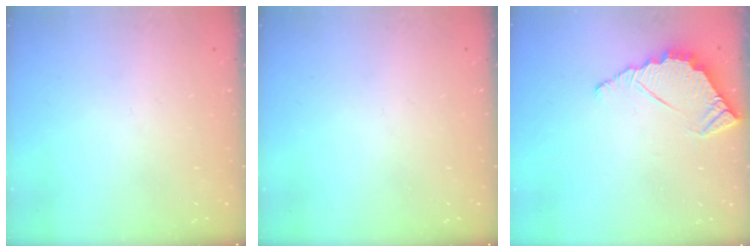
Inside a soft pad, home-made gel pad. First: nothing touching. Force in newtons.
{"total": 0.0}
{"total": 5.1, "press": 5.1, "slide": 0.4}